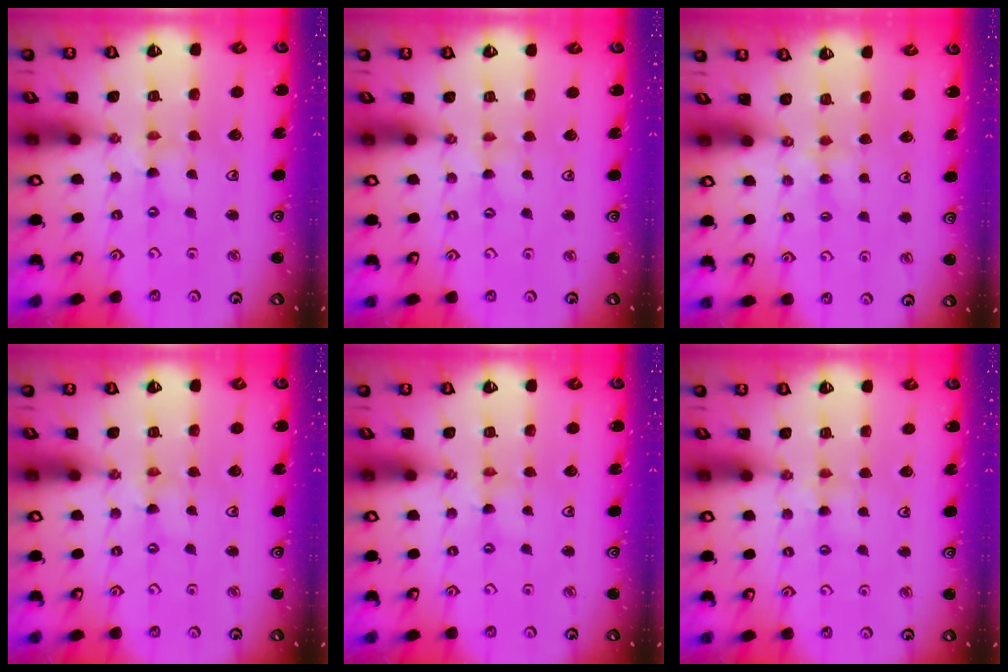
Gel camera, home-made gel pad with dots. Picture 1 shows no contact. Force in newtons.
{"total": 0.0}
{"total": 3.6, "press": 3.5, "slide": 0.6}
{"total": 0.0}
{"total": 0.0}
{"total": 3.0, "press": 2.9, "slide": 0.4}